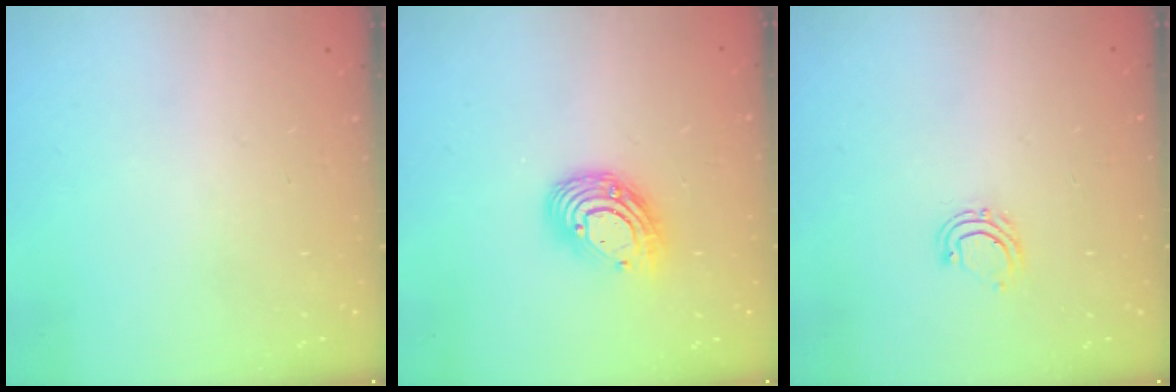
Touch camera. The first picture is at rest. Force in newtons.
{"total": 11.6, "press": 11.5, "slide": 1.1}
{"total": 5.8, "press": 5.7, "slide": 1.1}